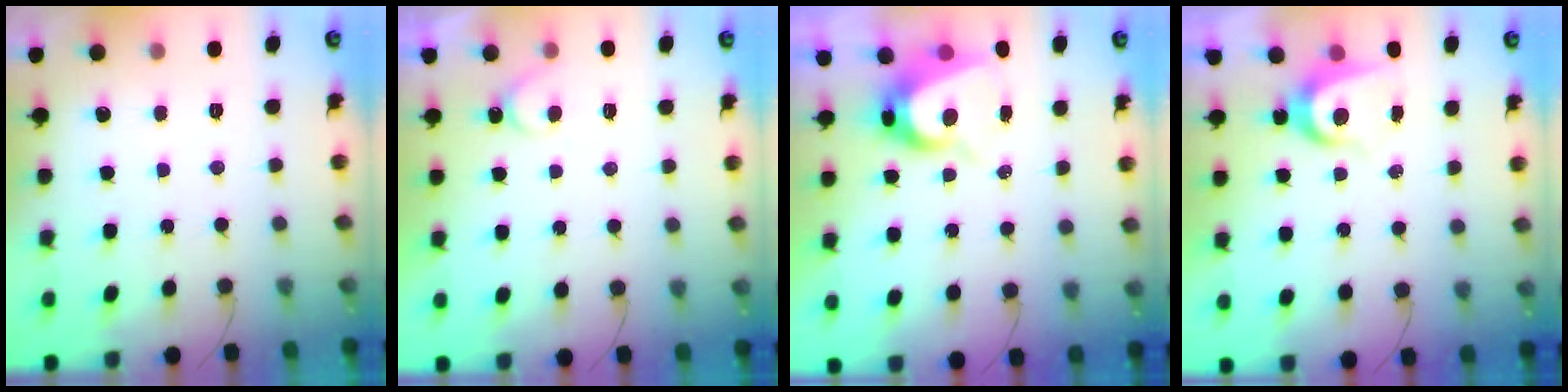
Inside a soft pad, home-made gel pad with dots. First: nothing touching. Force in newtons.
{"total": 4.6, "press": 4.5, "slide": 0.4}
{"total": 8.2, "press": 8.2, "slide": 0.8}
{"total": 5.8, "press": 5.8, "slide": 0.3}